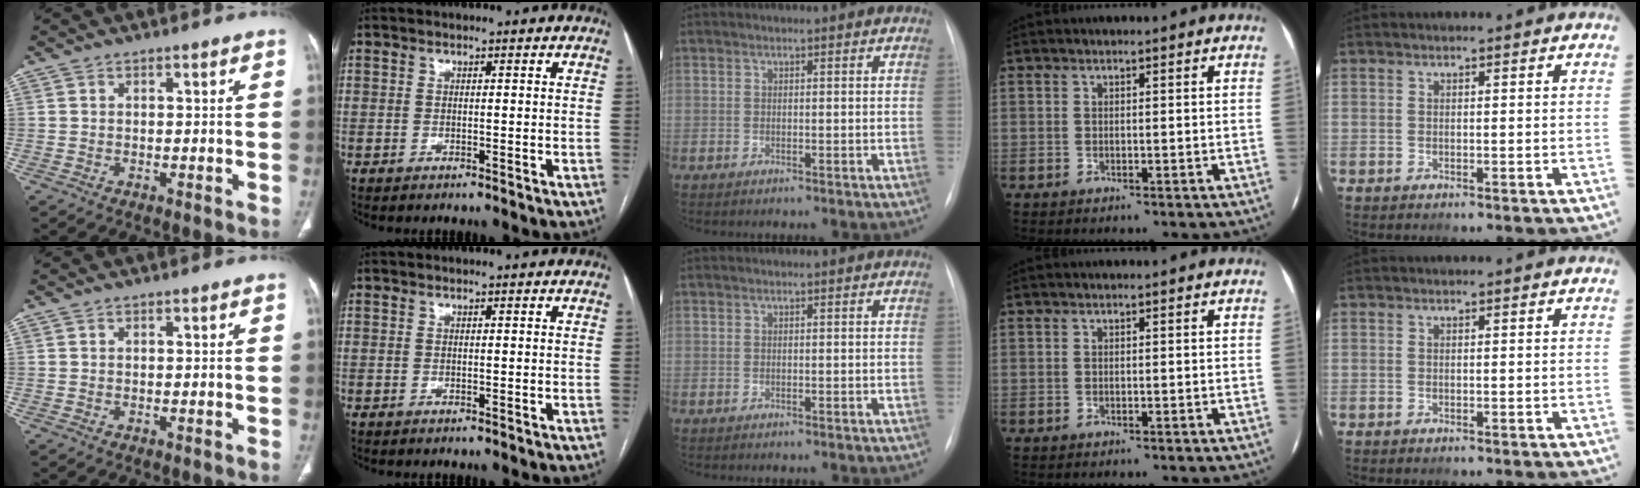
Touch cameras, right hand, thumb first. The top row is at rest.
{}